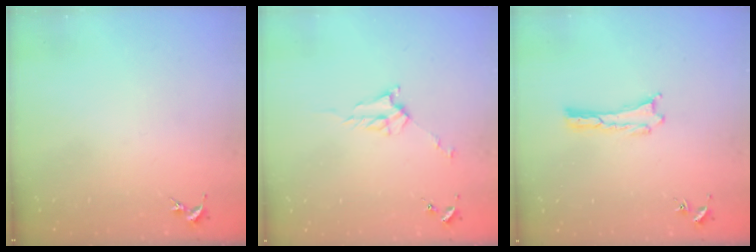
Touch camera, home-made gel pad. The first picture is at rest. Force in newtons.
{"total": 2.7, "press": 2.7, "slide": 0.3}
{"total": 0.0}